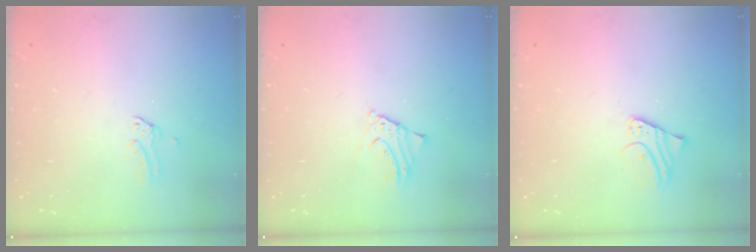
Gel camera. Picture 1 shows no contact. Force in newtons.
{"total": 2.5, "press": 2.5, "slide": 0.1}
{"total": 1.7, "press": 1.6, "slide": 0.1}